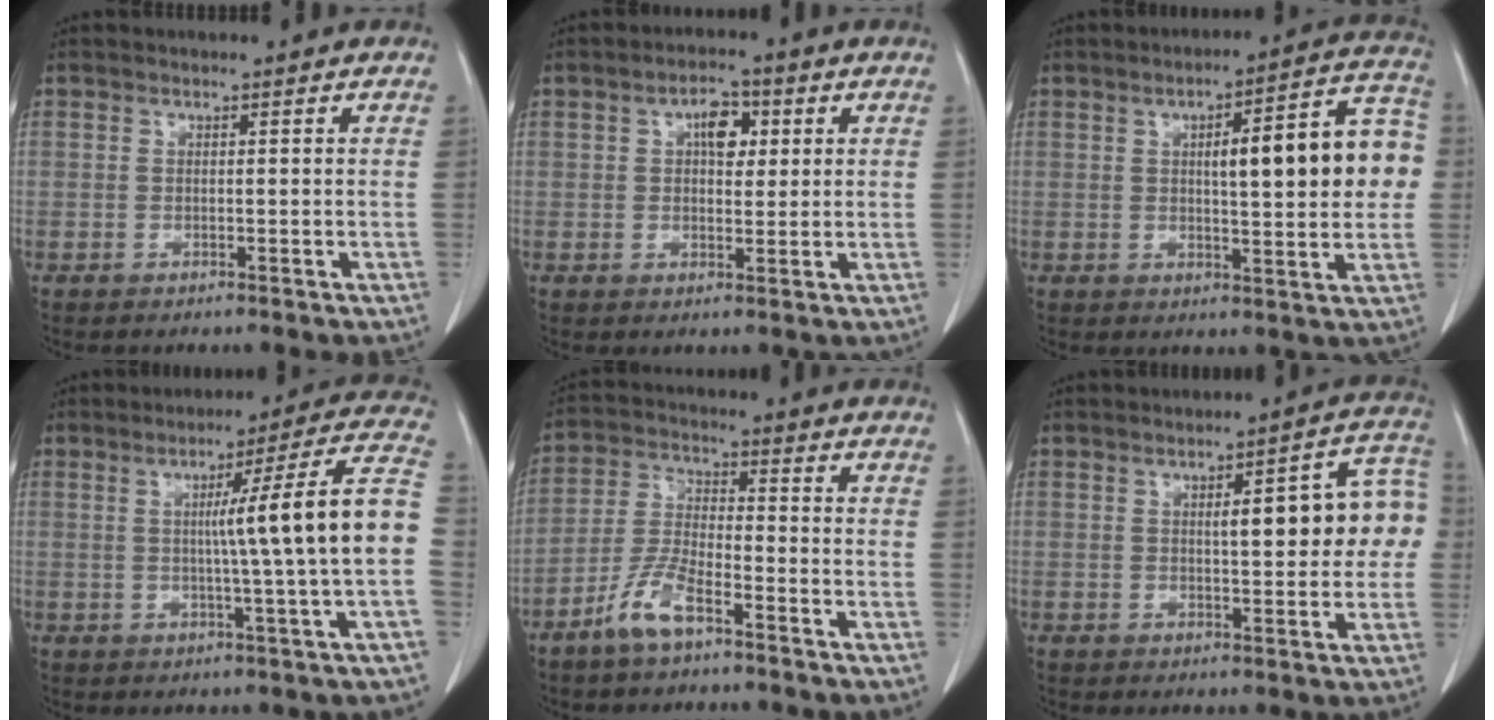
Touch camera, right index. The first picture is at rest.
{"total": 4.8, "force": [1.5, 2.5, 3.8], "torque": [-0.059, 0.012, 0.022]}
{"total": 14.3, "force": [1.7, 3.1, 13.9], "torque": [-0.175, 0.035, 0.021]}
{"total": 14.0, "force": [-0.2, -2.1, 13.9], "torque": [-0.186, 0.013, -0.007]}
{"total": 7.2, "force": [-4.8, 1.6, 5.1], "torque": [-0.116, -0.005, -0.100]}
{"total": 11.3, "force": [1.2, 2.7, 10.9], "torque": [-0.133, 0.034, 0.014]}